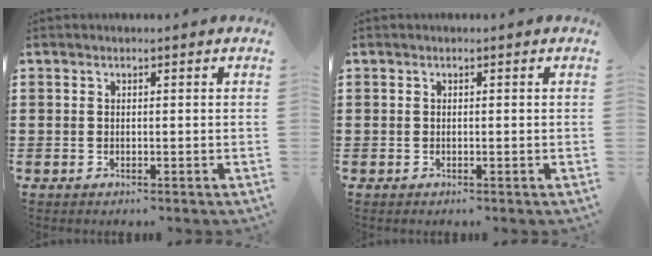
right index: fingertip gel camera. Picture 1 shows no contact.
{"total": 0.0}